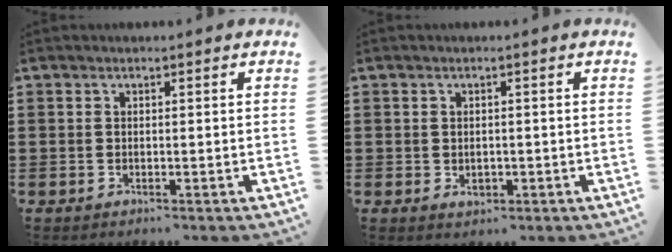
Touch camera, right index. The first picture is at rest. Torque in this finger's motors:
{"motor_torque": [2.14, 0.00, 0.06, 0.00]}